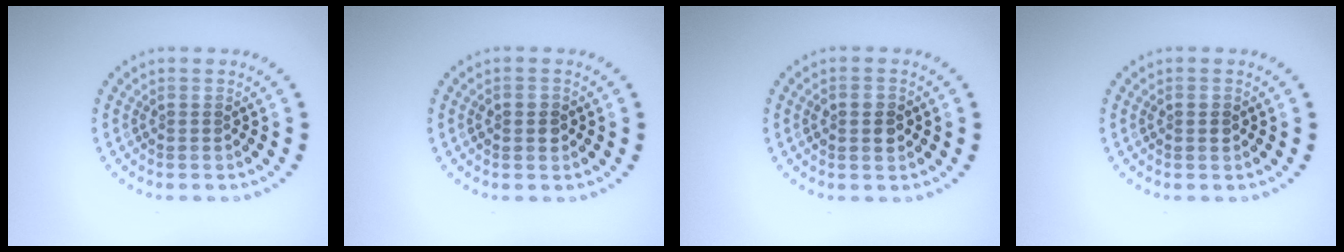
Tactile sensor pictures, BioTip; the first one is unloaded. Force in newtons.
{"total": 1.4, "press": 1.4, "slide": 0.3}
{"total": 2.7, "press": 2.7, "slide": 0.2}
{"total": 1.2, "press": 1.2, "slide": 0.0}